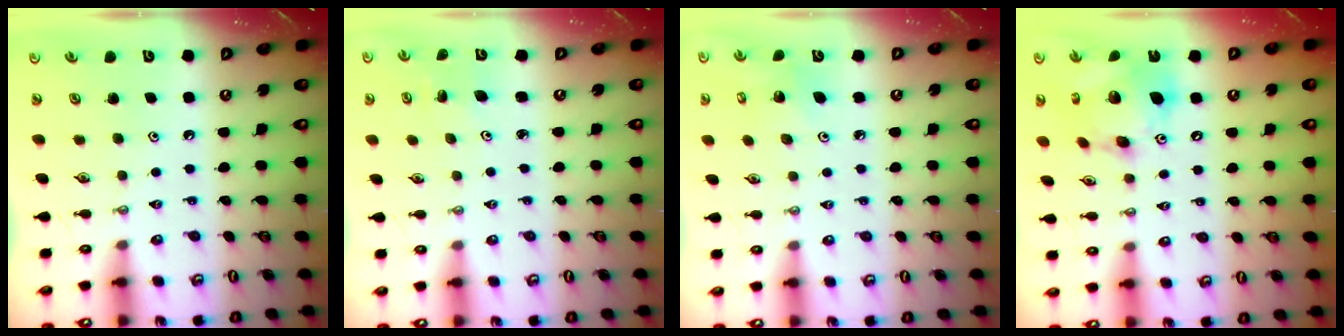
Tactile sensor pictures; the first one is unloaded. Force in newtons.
{"total": 2.3, "press": 2.3, "slide": 0.3}
{"total": 5.0, "press": 4.4, "slide": 2.3}
{"total": 16.8, "press": 16.7, "slide": 2.2}